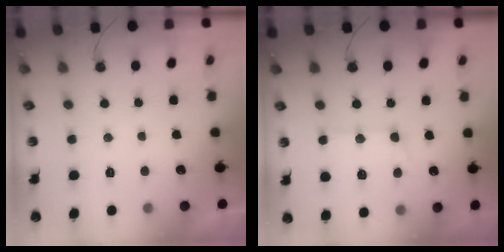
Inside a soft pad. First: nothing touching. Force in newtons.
{"total": 12.8, "press": 12.7, "slide": 1.2}